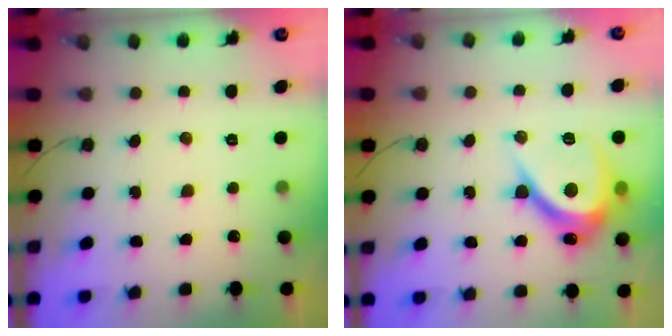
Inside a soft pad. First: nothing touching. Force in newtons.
{"total": 13.4, "press": 13.3, "slide": 1.0}